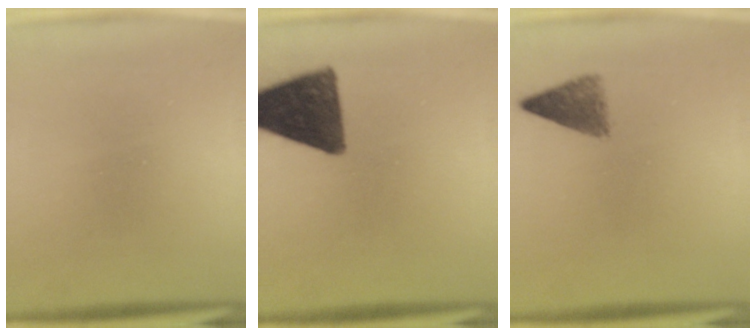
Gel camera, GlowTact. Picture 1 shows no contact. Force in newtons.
{"total": 13.1}
{"total": 3.8}